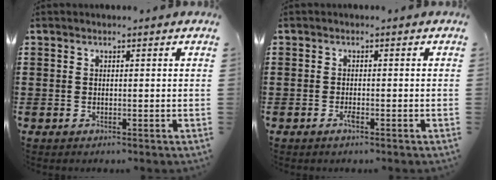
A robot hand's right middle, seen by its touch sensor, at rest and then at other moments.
{"total": 1.3, "force": [-0.8, 0.2, 1.0], "torque": [-0.021, -0.002, -0.013]}